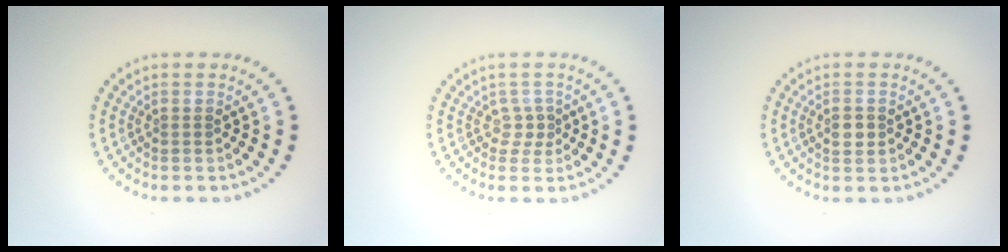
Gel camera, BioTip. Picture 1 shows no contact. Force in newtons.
{"total": 1.3, "press": 0.9, "slide": 0.9}
{"total": 1.6, "press": 1.6, "slide": 0.3}